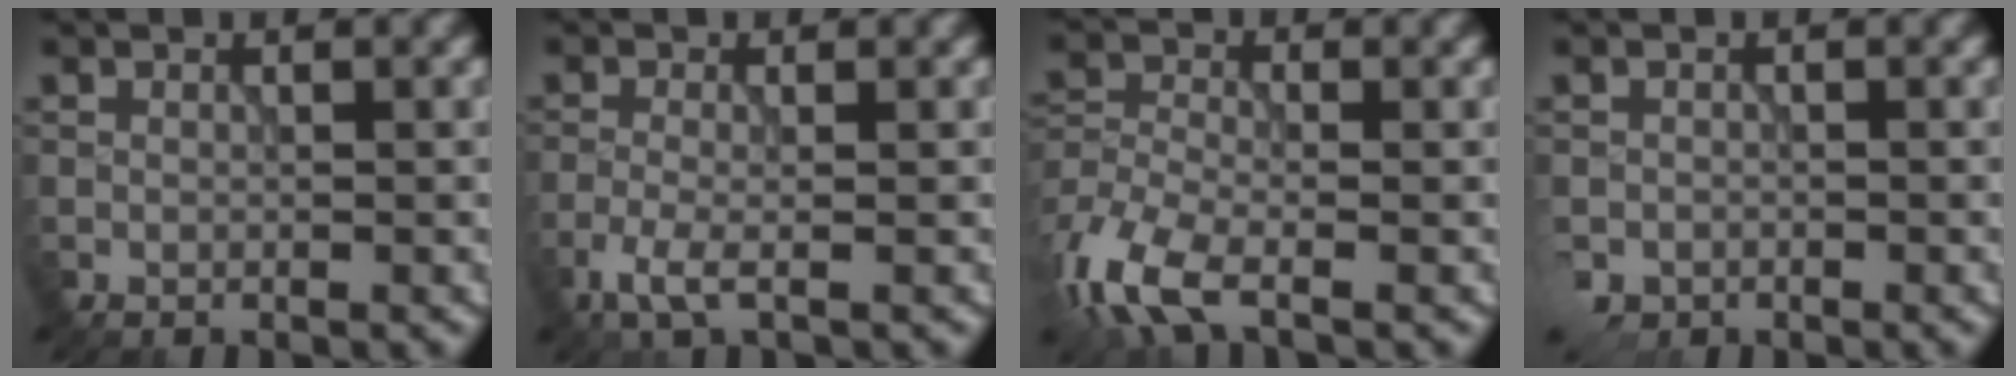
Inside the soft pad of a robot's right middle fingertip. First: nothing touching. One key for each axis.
{"total": 2.5, "fx": -1.4, "fy": 0.7, "fz": 1.9, "tx": -0.047, "ty": -0.003, "tz": -0.034}
{"total": 6.7, "fx": -4.2, "fy": 3.0, "fz": 4.3, "tx": -0.104, "ty": -0.013, "tz": -0.094}
{"total": 2.1, "fx": -1.2, "fy": 1.6, "fz": 0.6, "tx": -0.014, "ty": -0.011, "tz": -0.026}